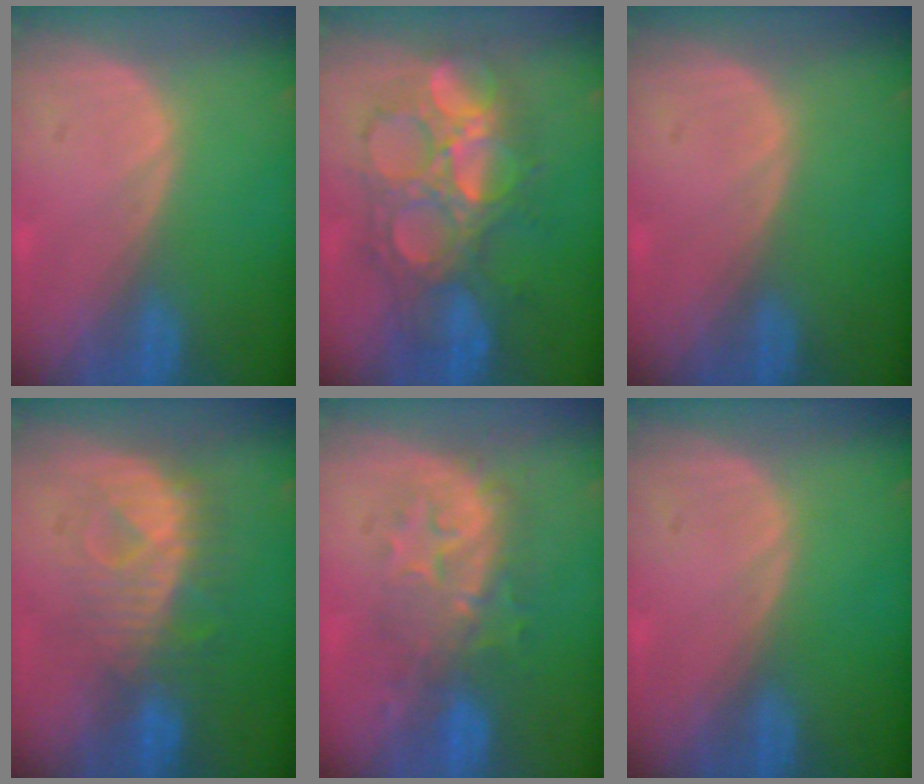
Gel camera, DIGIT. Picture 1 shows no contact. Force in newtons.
{"total": 10.3, "press": 10.2, "slide": 0.6}
{"total": 0.0}
{"total": 8.1, "press": 7.9, "slide": 2.0}
{"total": 8.3, "press": 8.2, "slide": 1.2}
{"total": 0.0}